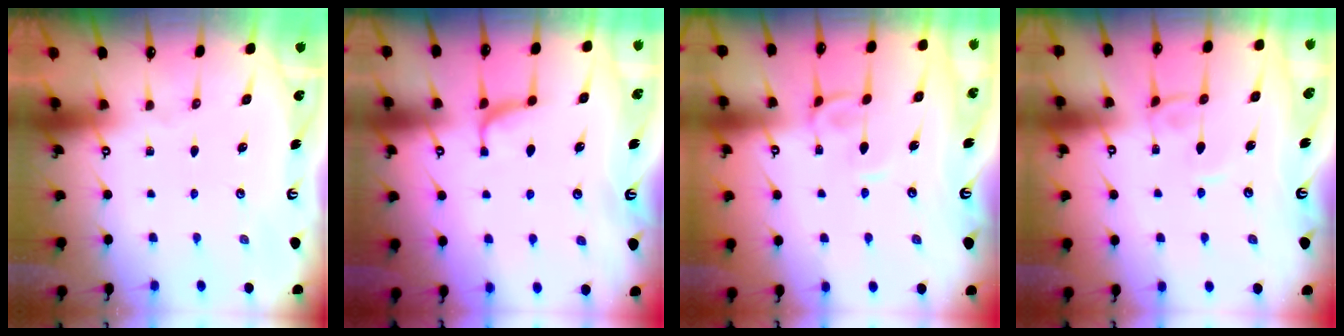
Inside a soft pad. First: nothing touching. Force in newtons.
{"total": 1.5, "press": 1.3, "slide": 0.6}
{"total": 2.7, "press": 2.7, "slide": 0.2}
{"total": 2.9, "press": 2.9, "slide": 0.1}